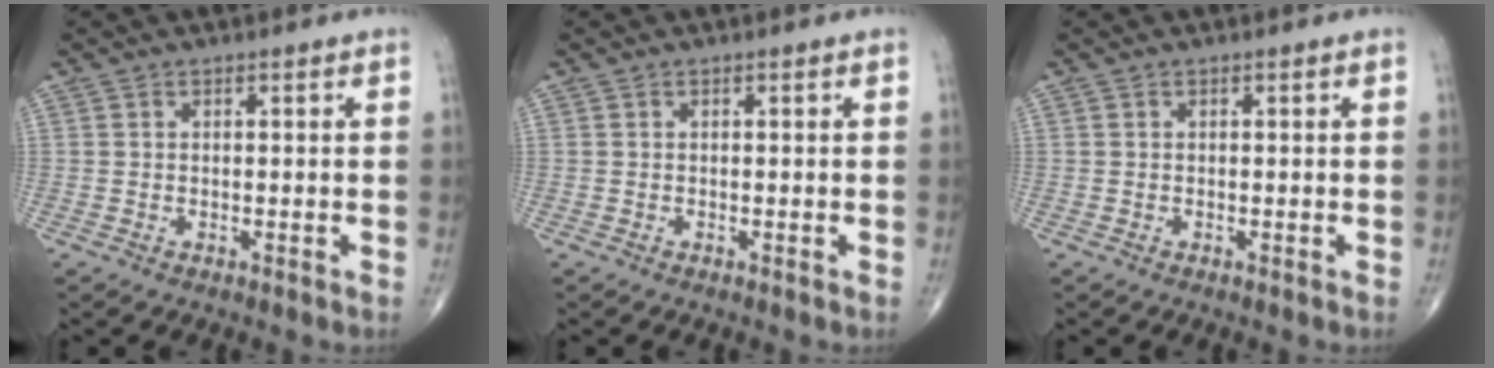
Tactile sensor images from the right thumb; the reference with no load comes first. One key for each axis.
{"total": 0.0}
{"total": 0.0}